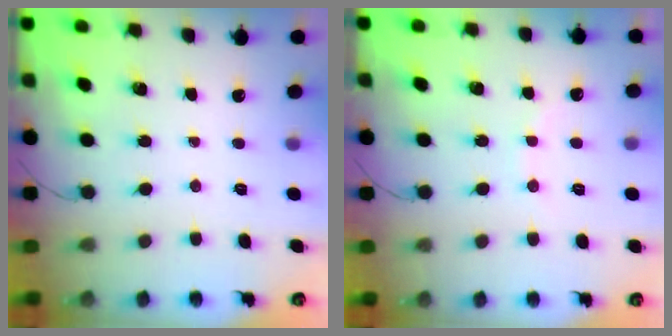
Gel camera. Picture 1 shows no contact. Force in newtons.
{"total": 4.9, "press": 4.8, "slide": 1.0}